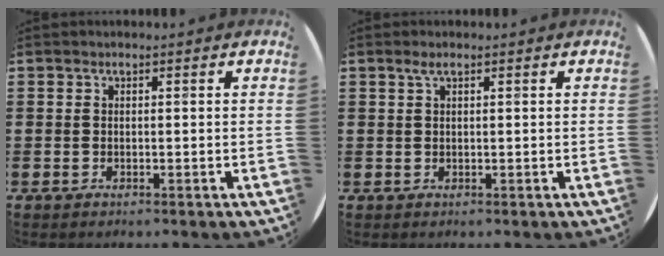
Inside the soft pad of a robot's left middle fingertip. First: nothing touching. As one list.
[{"total": 1.1, "force": [0.5, 0.1, 0.9], "torque": [-0.020, 0.003, 0.009]}]